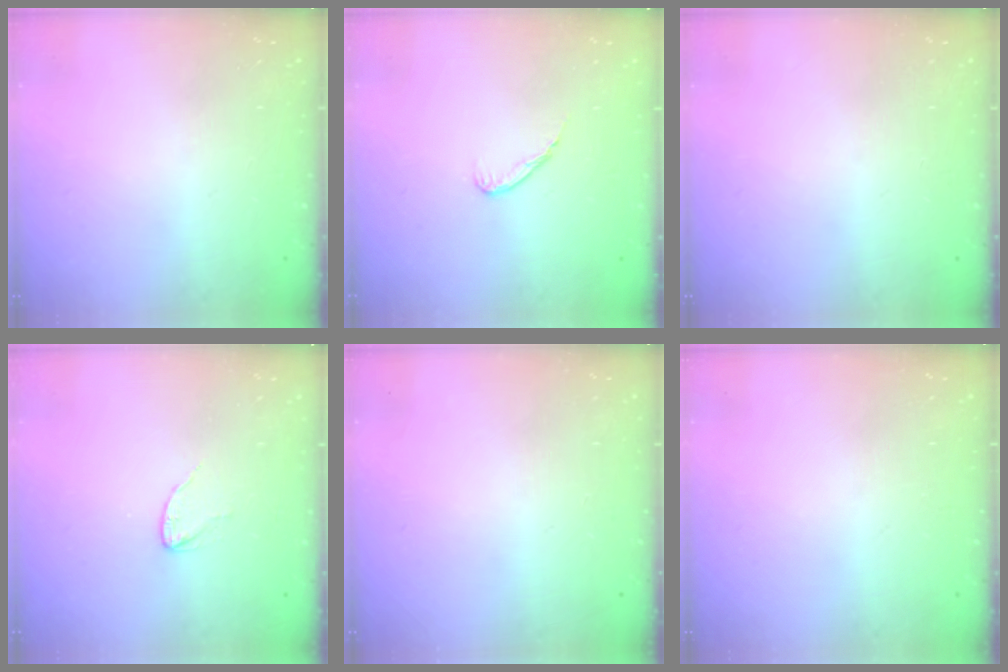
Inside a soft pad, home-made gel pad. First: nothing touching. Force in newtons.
{"total": 4.6, "press": 4.6, "slide": 0.5}
{"total": 0.0}
{"total": 2.3, "press": 2.3, "slide": 0.2}
{"total": 0.0}
{"total": 0.0}